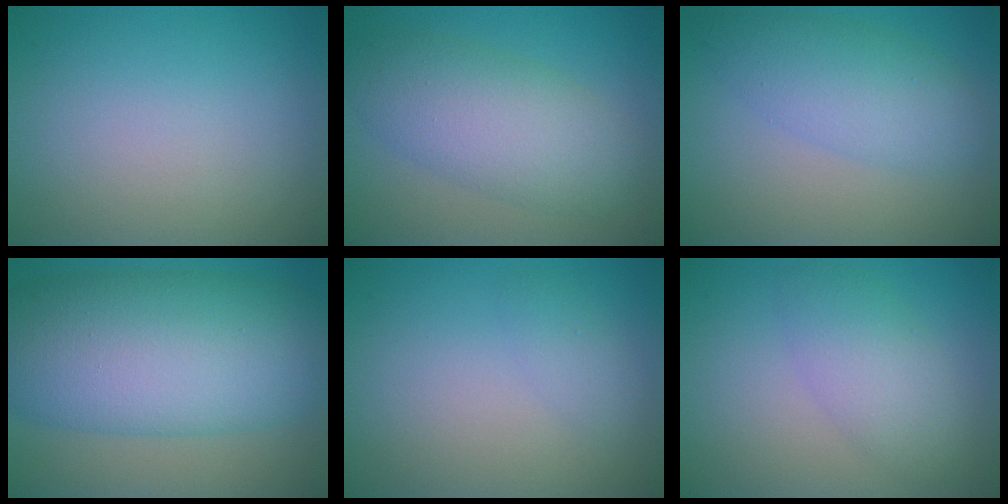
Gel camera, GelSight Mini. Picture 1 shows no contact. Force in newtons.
{"total": 6.4, "press": 6.4, "slide": 0.3}
{"total": 4.8, "press": 4.8, "slide": 0.0}
{"total": 13.1, "press": 13.1, "slide": 0.1}
{"total": 1.2, "press": 1.2, "slide": 0.1}
{"total": 3.9, "press": 3.9, "slide": 0.2}